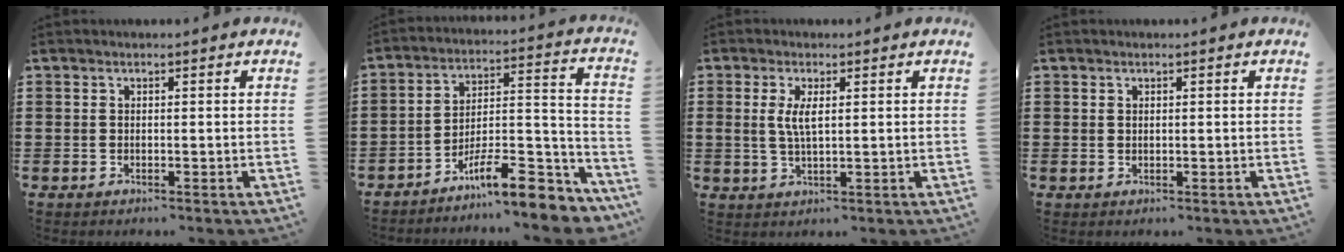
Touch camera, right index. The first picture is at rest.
{"total": 11.0, "force": [-8.4, 2.6, 6.5], "torque": [-0.086, 0.029, -0.154]}
{"total": 3.7, "force": [0.8, 1.1, 3.4], "torque": [-0.069, 0.005, 0.012]}
{"total": 0.5, "force": [0.3, 0.4, 0.3], "torque": [-0.006, 0.001, 0.006]}